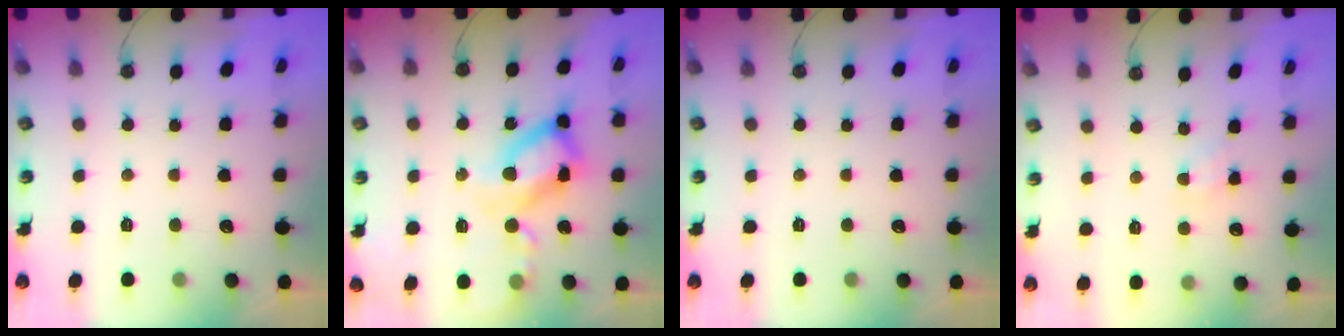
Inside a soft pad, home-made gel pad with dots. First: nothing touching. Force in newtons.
{"total": 19.3, "press": 19.2, "slide": 1.8}
{"total": 0.0}
{"total": 1.8, "press": 1.8, "slide": 0.2}